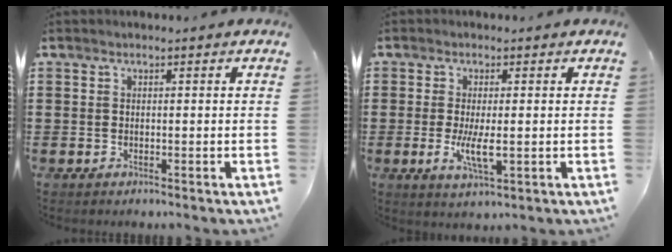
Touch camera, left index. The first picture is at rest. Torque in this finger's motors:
{"motor_torque": [0.69, -0.11, 0.36, 0.09]}